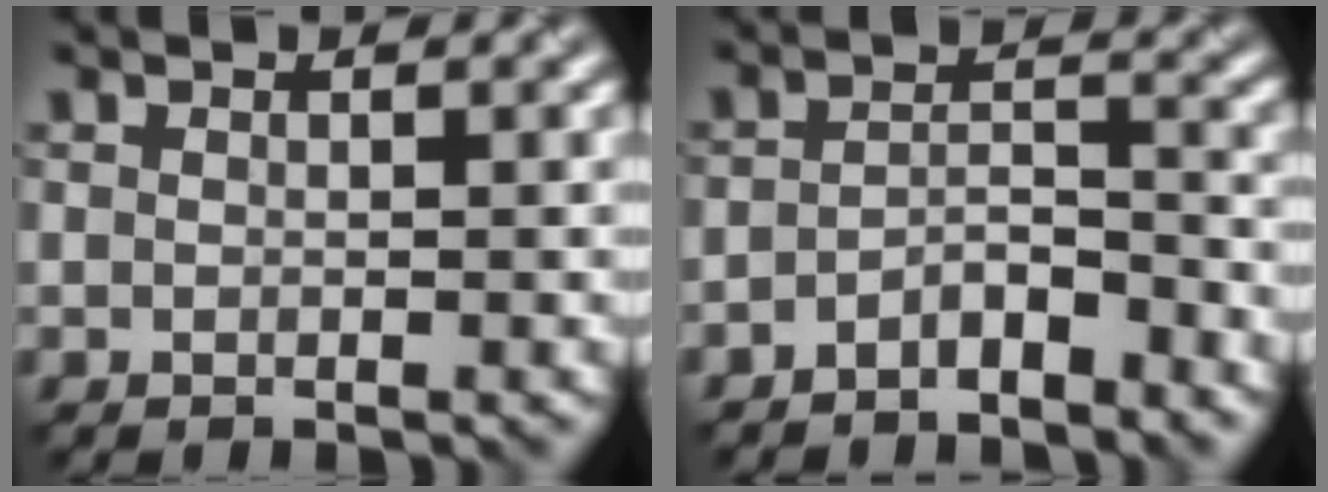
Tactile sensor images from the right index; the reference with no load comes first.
{"total": 2.8, "force": [-2.3, 0.8, 1.5], "torque": [-0.030, 0.009, -0.048]}